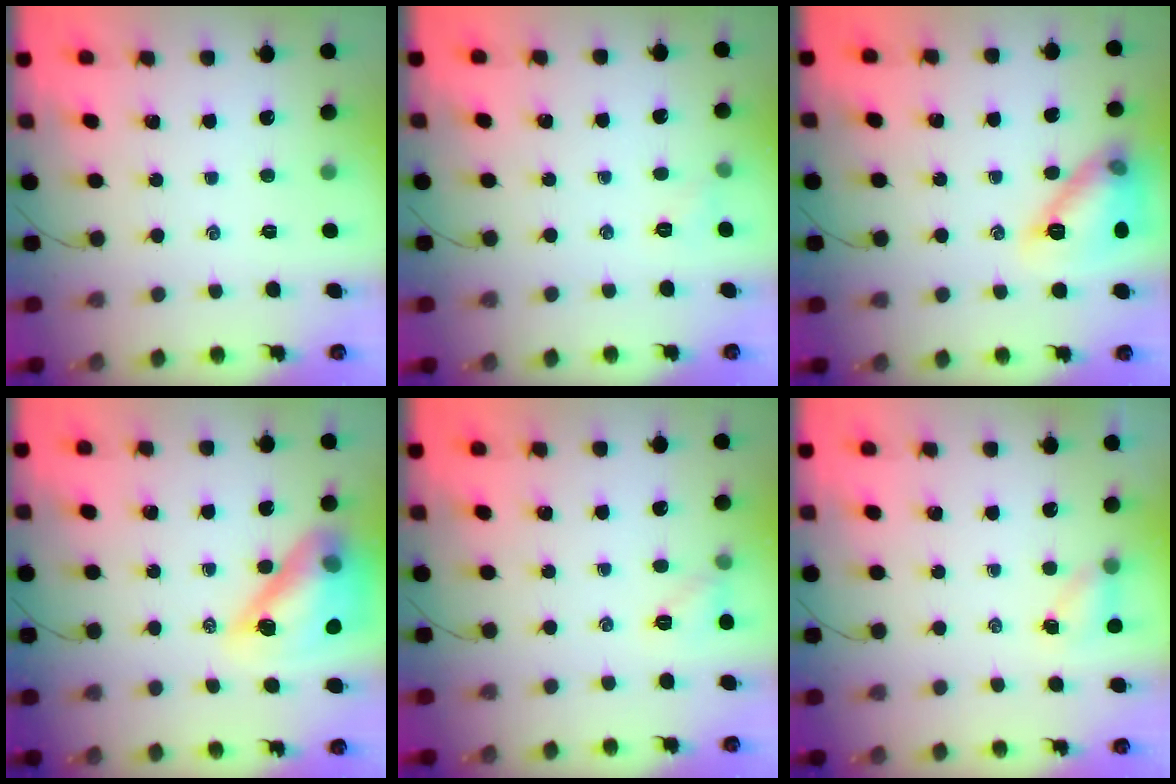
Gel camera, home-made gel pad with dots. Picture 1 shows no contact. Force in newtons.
{"total": 3.6, "press": 3.4, "slide": 1.1}
{"total": 13.3, "press": 13.3, "slide": 0.5}
{"total": 17.3, "press": 16.6, "slide": 4.9}
{"total": 5.7, "press": 5.6, "slide": 1.1}
{"total": 4.4, "press": 4.2, "slide": 1.3}